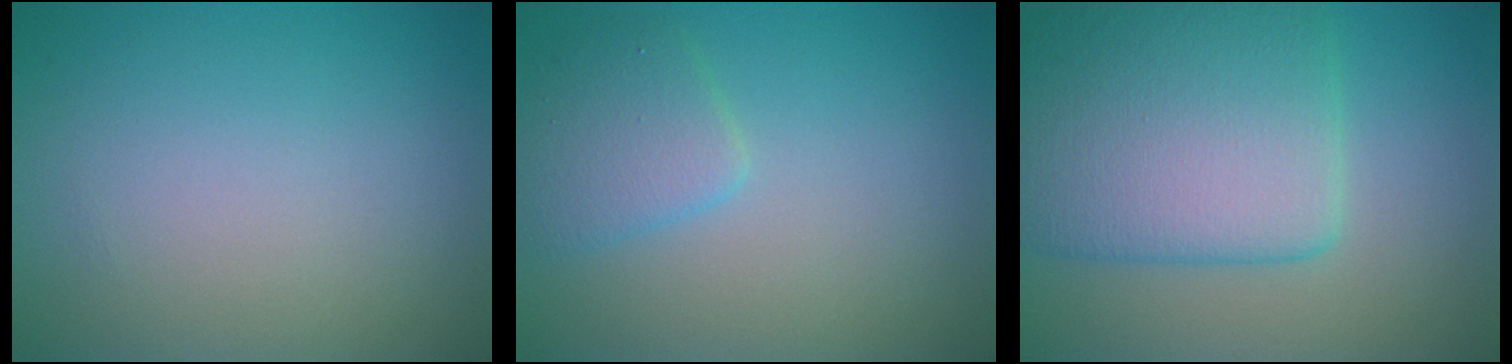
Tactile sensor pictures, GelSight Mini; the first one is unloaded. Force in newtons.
{"total": 2.7, "press": 2.7, "slide": 0.1}
{"total": 8.6, "press": 8.6, "slide": 0.3}